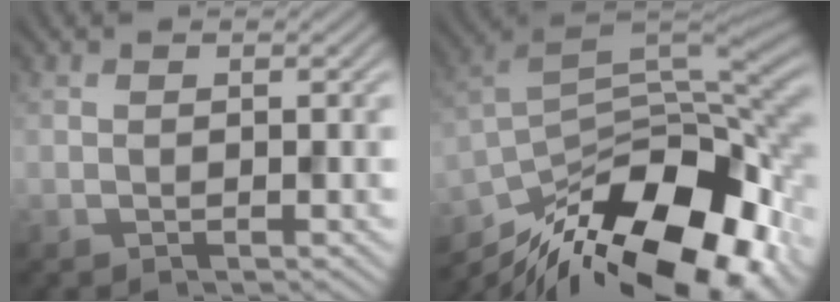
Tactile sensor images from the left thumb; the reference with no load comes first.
{"total": 17.6, "force": [-10.6, 7.2, 12.1], "torque": [-0.234, -0.024, -0.178]}